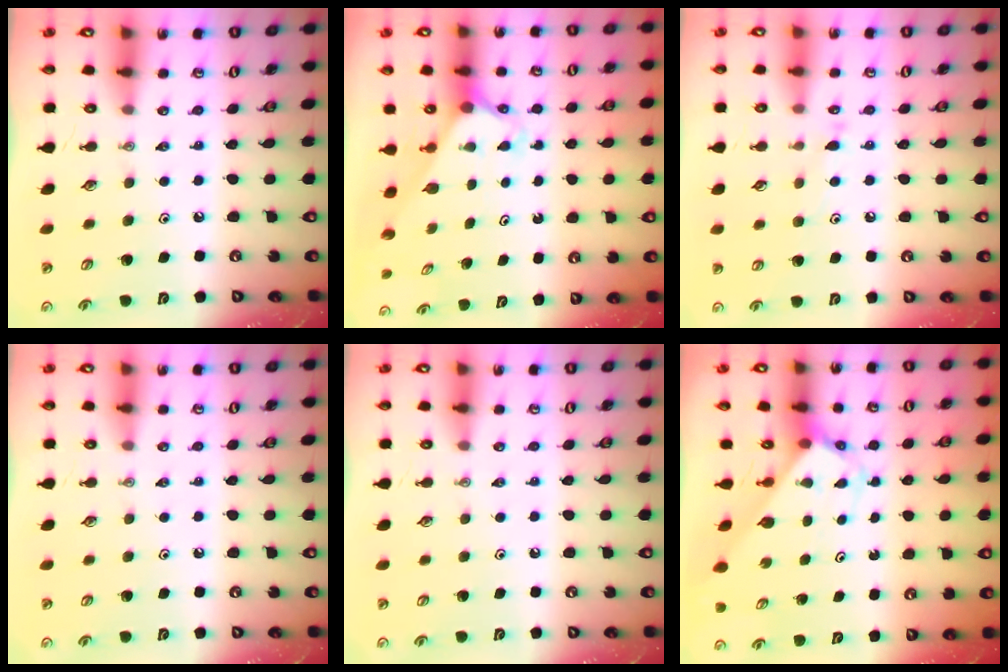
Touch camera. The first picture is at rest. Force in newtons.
{"total": 2.4, "press": 2.4, "slide": 0.3}
{"total": 6.6, "press": 6.6, "slide": 0.5}
{"total": 0.0}
{"total": 0.0}
{"total": 2.7, "press": 2.7, "slide": 0.1}